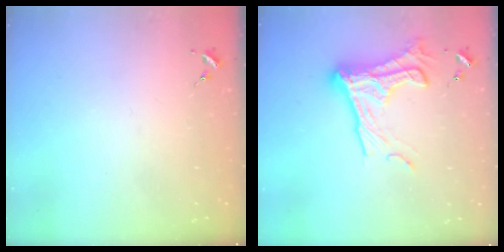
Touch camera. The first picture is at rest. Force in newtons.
{"total": 20.0, "press": 20.0, "slide": 1.1}